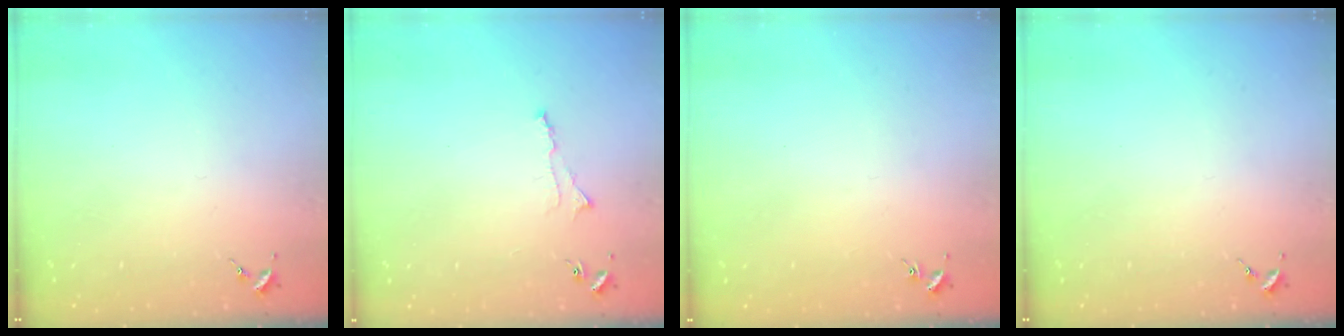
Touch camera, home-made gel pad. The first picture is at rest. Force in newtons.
{"total": 3.2, "press": 3.2, "slide": 0.3}
{"total": 0.9, "press": 0.9, "slide": 0.2}
{"total": 0.0}